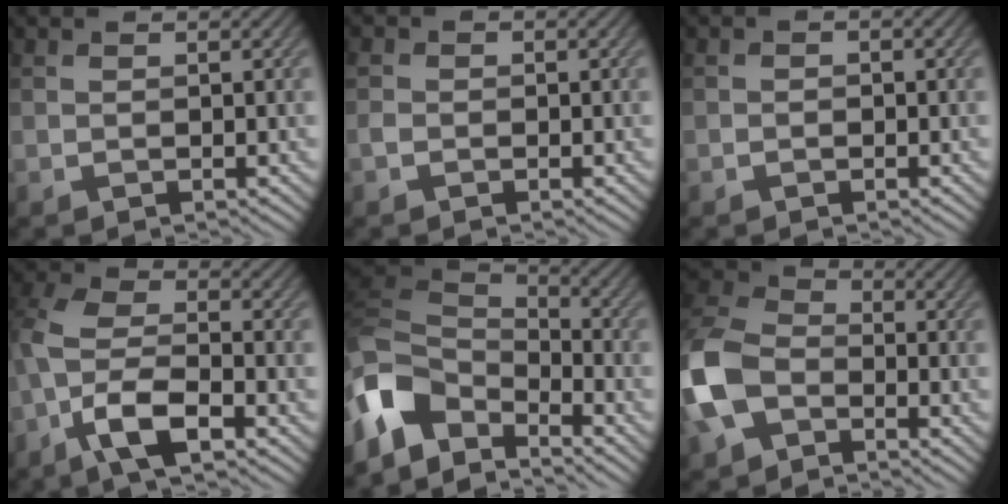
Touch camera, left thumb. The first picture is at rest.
{"total": 1.4, "force": [-0.7, 1.1, 0.6], "torque": [-0.012, 0.000, -0.021]}
{"total": 0.7, "force": [-0.4, 0.5, 0.3], "torque": [-0.004, -0.001, -0.007]}
{"total": 8.8, "force": [-4.1, 4.0, 6.7], "torque": [-0.147, 0.006, -0.090]}
{"total": 10.7, "force": [-6.4, 6.1, 6.0], "torque": [-0.149, -0.006, -0.132]}
{"total": 11.2, "force": [-3.8, 7.7, 7.2], "torque": [-0.192, -0.007, -0.088]}